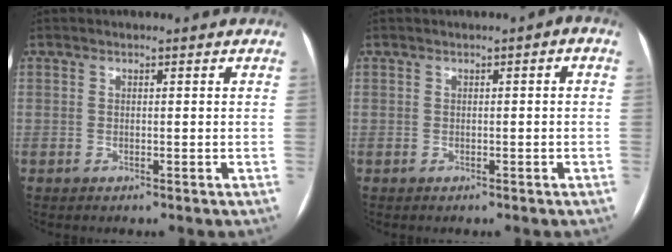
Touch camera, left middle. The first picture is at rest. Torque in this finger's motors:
{"motor_torque": [0.25, -0.49, 0.22, 0.04]}